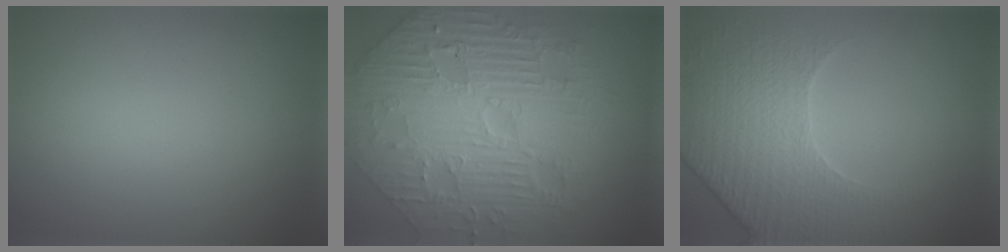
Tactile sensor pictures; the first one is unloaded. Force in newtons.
{"total": 11.7, "press": 7.8, "slide": 8.7}
{"total": 4.4, "press": 4.2, "slide": 1.2}